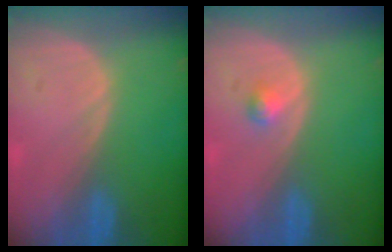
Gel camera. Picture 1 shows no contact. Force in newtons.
{"total": 1.3, "press": 1.2, "slide": 0.1}